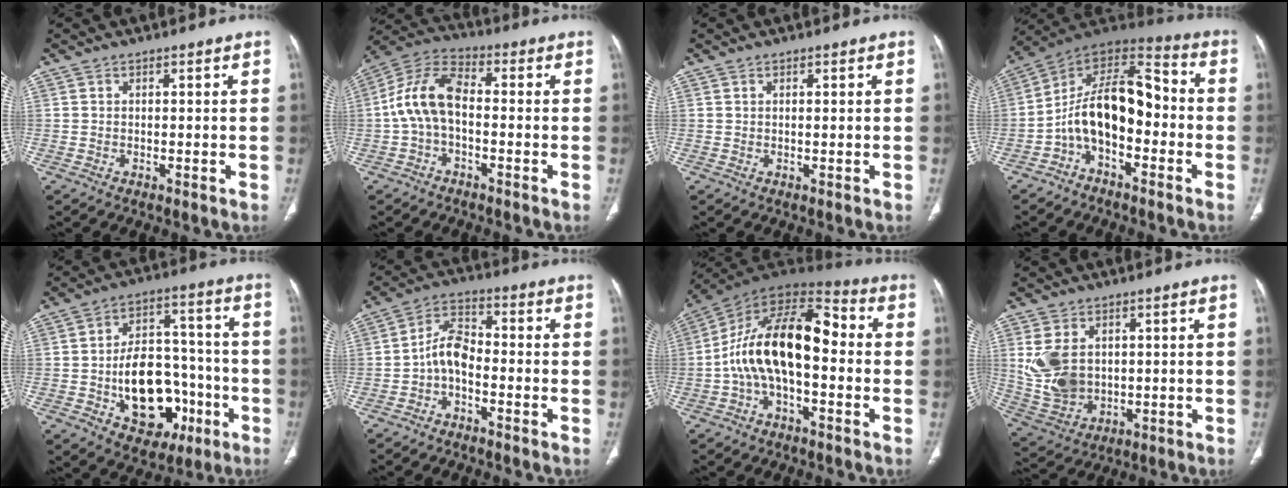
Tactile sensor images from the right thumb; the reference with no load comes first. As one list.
[{"total": 10.3, "force": [-1.1, 5.8, 8.5], "torque": [-0.167, 0.037, -0.031]}, {"total": 0.5, "force": [0.1, 0.1, 0.5], "torque": [-0.014, 0.000, 0.003]}, {"total": 15.2, "force": [-3.3, 8.5, 12.2], "torque": [-0.182, 0.081, -0.067]}, {"total": 18.9, "force": [-5.5, 12.5, 13.0], "torque": [-0.151, 0.051, -0.070]}, {"total": 6.4, "force": [-2.2, 3.5, 4.9], "torque": [-0.086, 0.037, -0.053]}, {"total": 17.9, "force": [-1.6, 9.1, 15.4], "torque": [-0.251, 0.054, -0.038]}, {"total": 10.7, "force": [1.6, 7.7, 7.2], "torque": [-0.138, -0.006, 0.051]}]